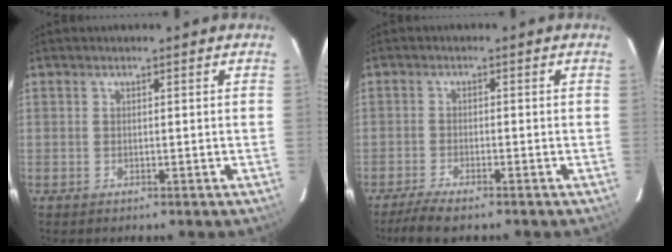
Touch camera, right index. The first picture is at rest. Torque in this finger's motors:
{"motor_torque": [0.01, -0.08, 0.16, 0.03]}